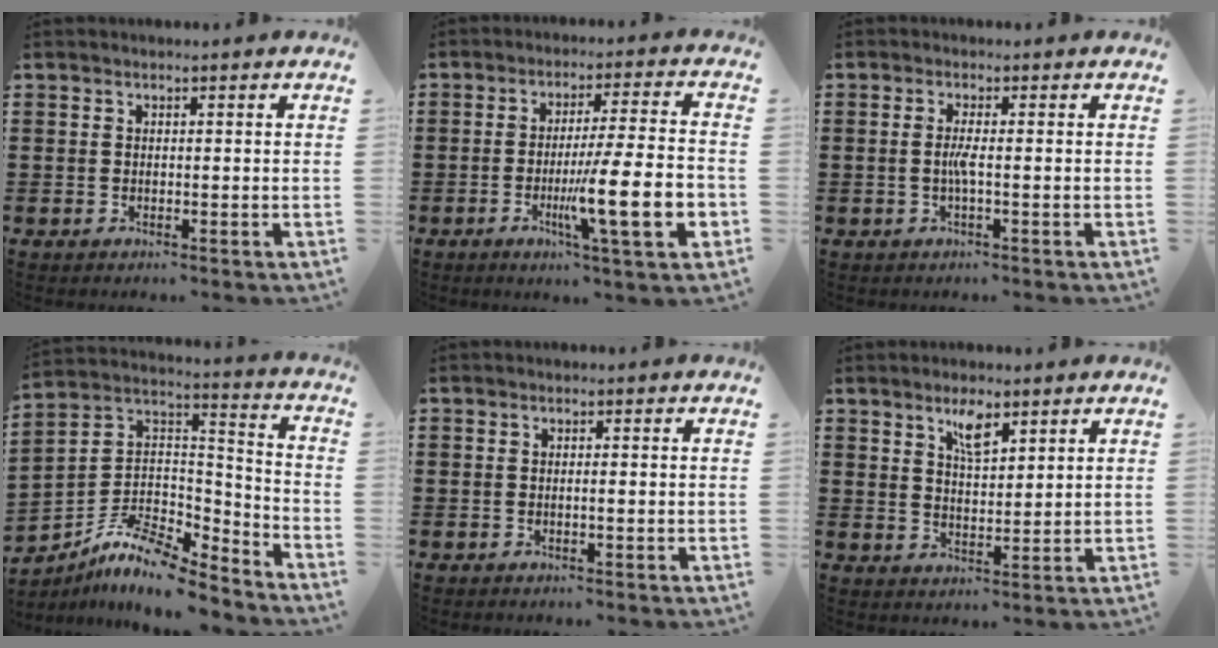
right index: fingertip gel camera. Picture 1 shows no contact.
{"total": 13.7, "force": [-3.8, 1.6, 13.0], "torque": [-0.217, -0.017, -0.067]}
{"total": 2.3, "force": [-0.4, -0.2, 2.2], "torque": [-0.051, -0.007, -0.013]}
{"total": 9.7, "force": [-8.2, 2.6, 4.5], "torque": [-0.096, 0.011, -0.165]}
{"total": 0.6, "force": [-0.2, -0.1, 0.5], "torque": [-0.009, -0.003, -0.003]}
{"total": 4.2, "force": [2.8, 1.3, 2.8], "torque": [-0.047, -0.002, 0.047]}